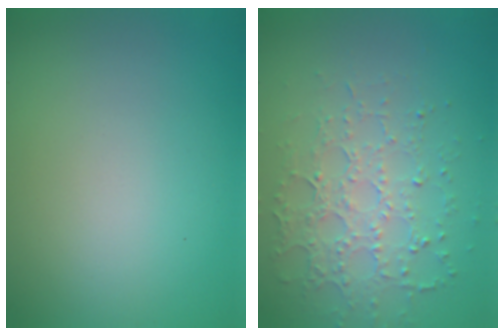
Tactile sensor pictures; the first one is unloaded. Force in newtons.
{"total": 3.4, "press": 3.2, "slide": 1.3}